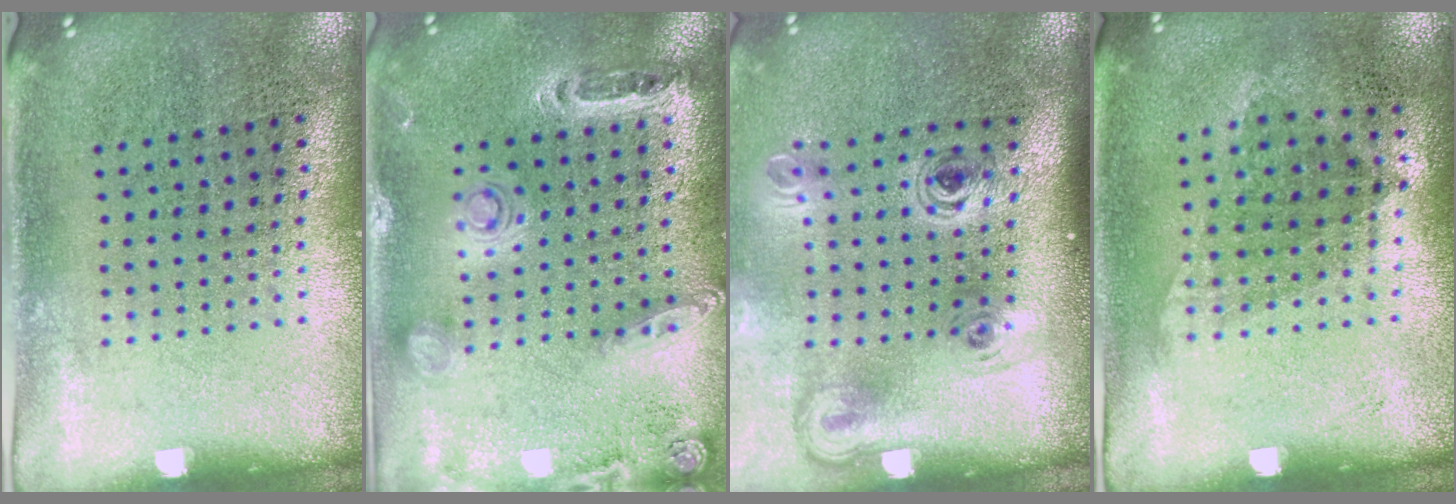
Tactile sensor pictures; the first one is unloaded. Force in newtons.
{"total": 1.4, "press": 1.4, "slide": 0.3}
{"total": 2.2, "press": 1.5, "slide": 1.7}
{"total": 0.9, "press": 0.7, "slide": 0.6}